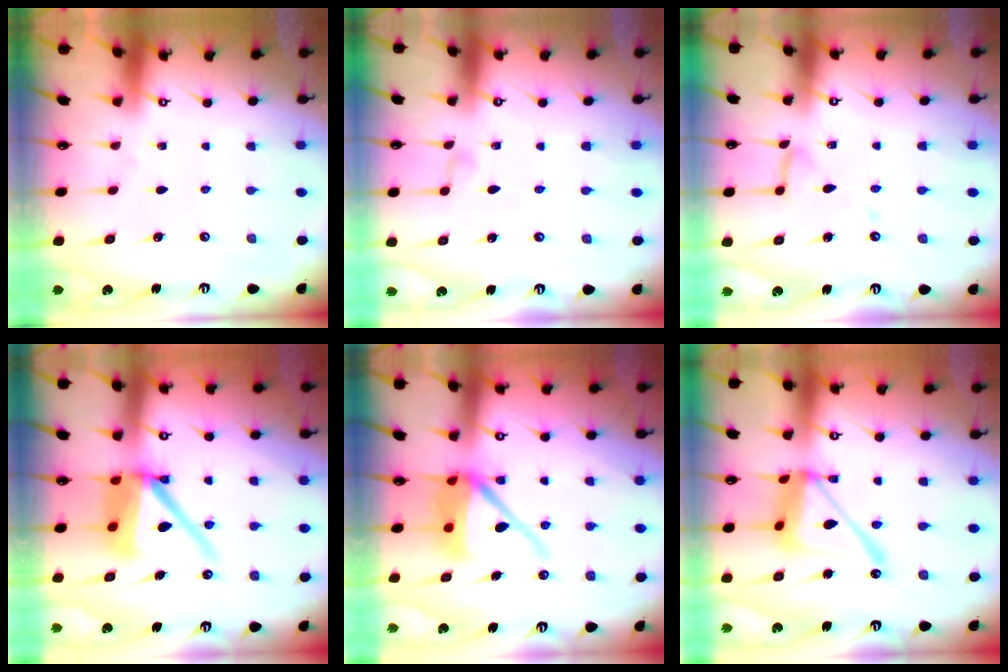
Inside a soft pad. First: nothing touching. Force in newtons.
{"total": 3.2, "press": 3.2, "slide": 0.3}
{"total": 7.4, "press": 7.3, "slide": 0.6}
{"total": 12.9, "press": 12.8, "slide": 1.7}
{"total": 11.5, "press": 11.4, "slide": 1.5}
{"total": 15.2, "press": 15.2, "slide": 1.4}